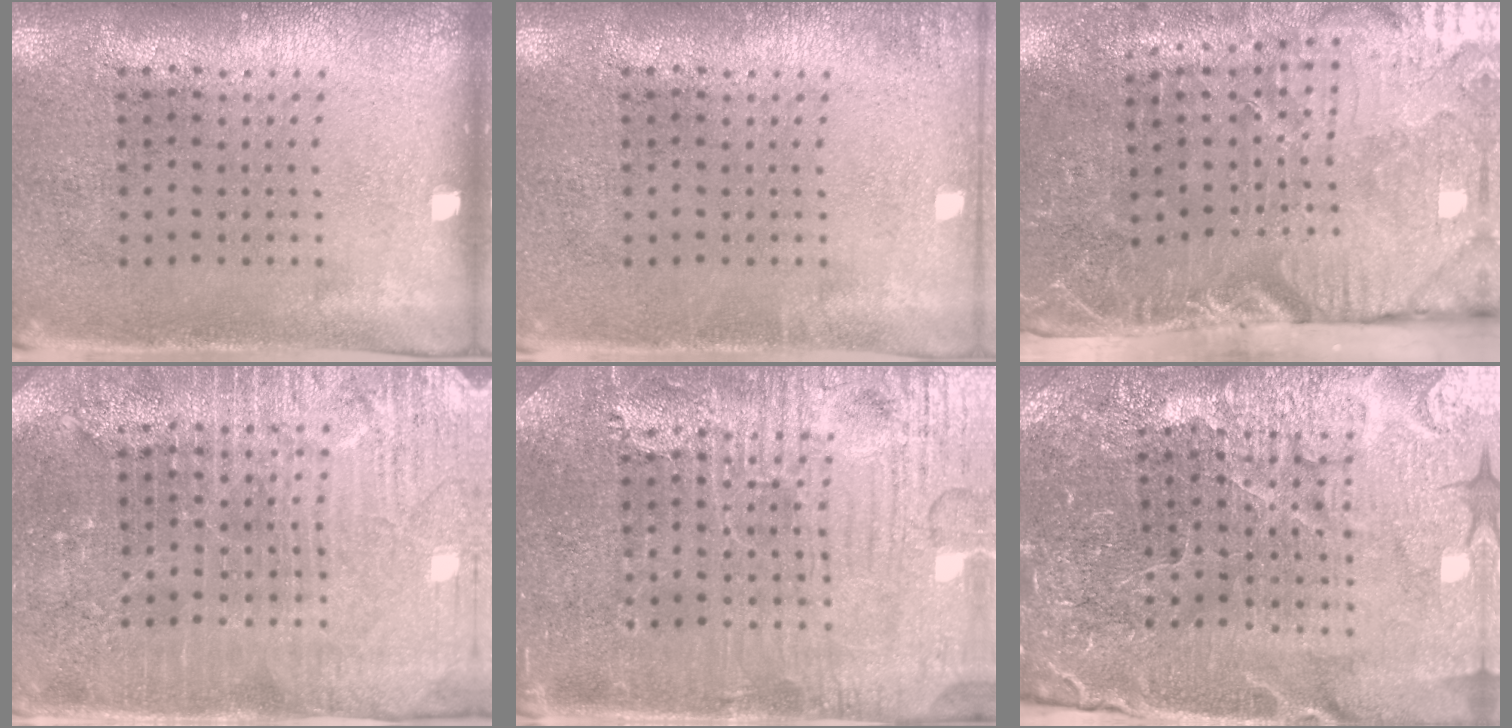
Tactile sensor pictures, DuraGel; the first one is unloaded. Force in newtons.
{"total": 0.8, "press": 0.8, "slide": 0.1}
{"total": 4.4, "press": 3.9, "slide": 1.9}
{"total": 4.3, "press": 4.0, "slide": 1.4}
{"total": 4.7, "press": 4.6, "slide": 0.8}
{"total": 4.6, "press": 4.4, "slide": 1.1}